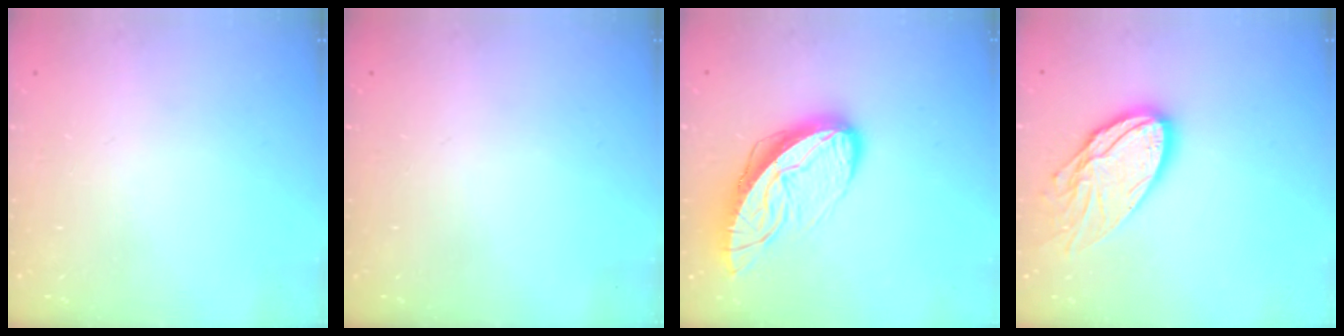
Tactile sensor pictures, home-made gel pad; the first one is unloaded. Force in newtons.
{"total": 0.0}
{"total": 11.6, "press": 11.5, "slide": 1.4}
{"total": 16.0, "press": 16.0, "slide": 1.6}